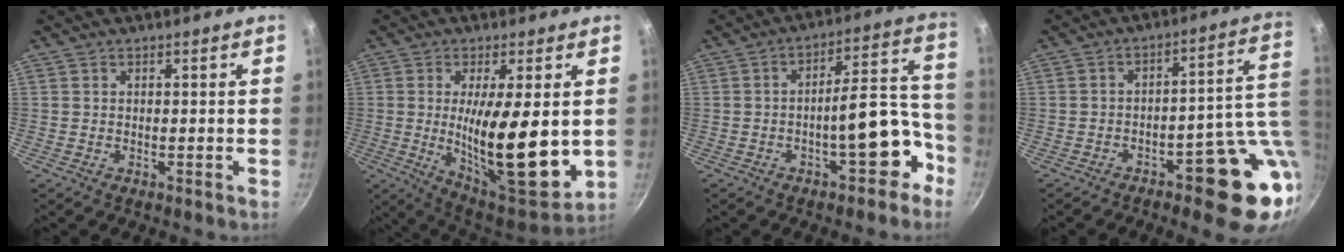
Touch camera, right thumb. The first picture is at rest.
{"total": 19.5, "force": [0.0, 5.7, 18.6], "torque": [-0.296, -0.026, 0.010]}
{"total": 12.4, "force": [-5.5, 5.2, 9.9], "torque": [-0.084, 0.080, -0.069]}
{"total": 14.9, "force": [-2.7, 6.2, 13.3], "torque": [-0.123, 0.029, -0.028]}